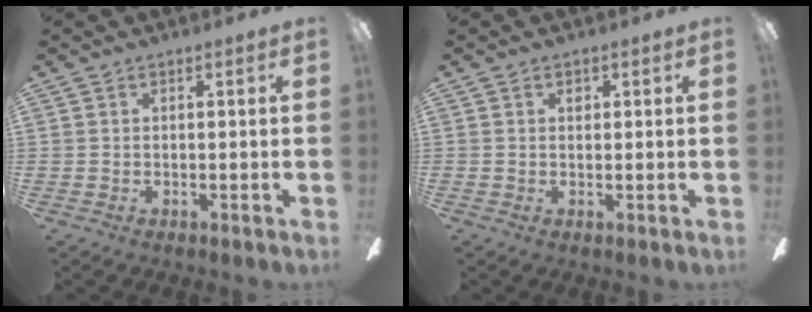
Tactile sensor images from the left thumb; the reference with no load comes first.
{"total": 1.3, "force": [0.6, 0.9, 0.6], "torque": [0.003, -0.003, 0.006]}